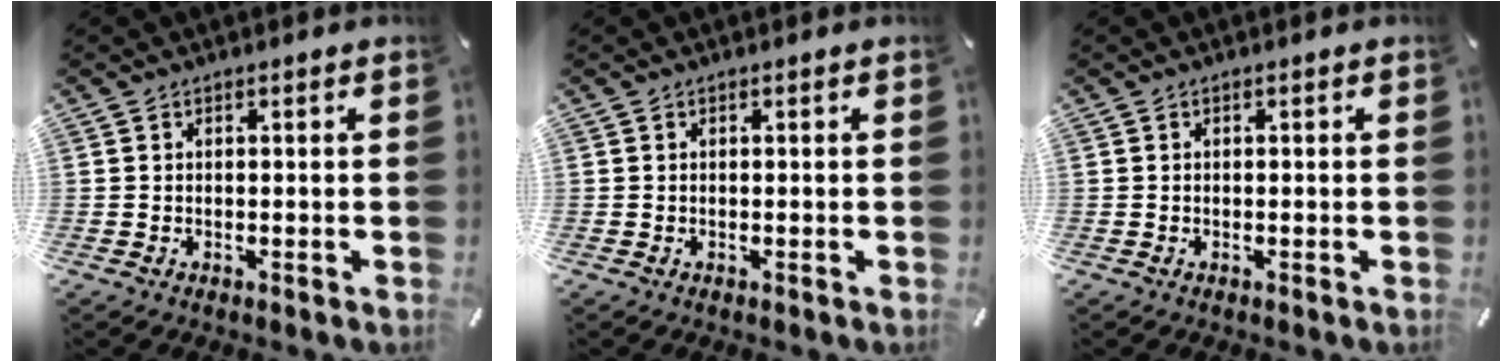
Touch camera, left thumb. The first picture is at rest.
{"total": 0.0}
{"total": 0.0}